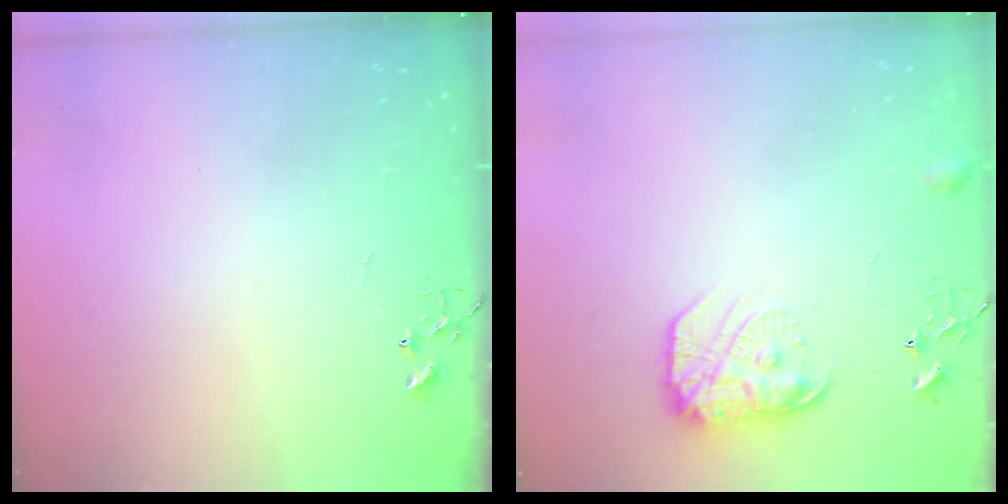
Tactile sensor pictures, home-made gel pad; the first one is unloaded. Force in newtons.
{"total": 14.3, "press": 14.3, "slide": 0.9}